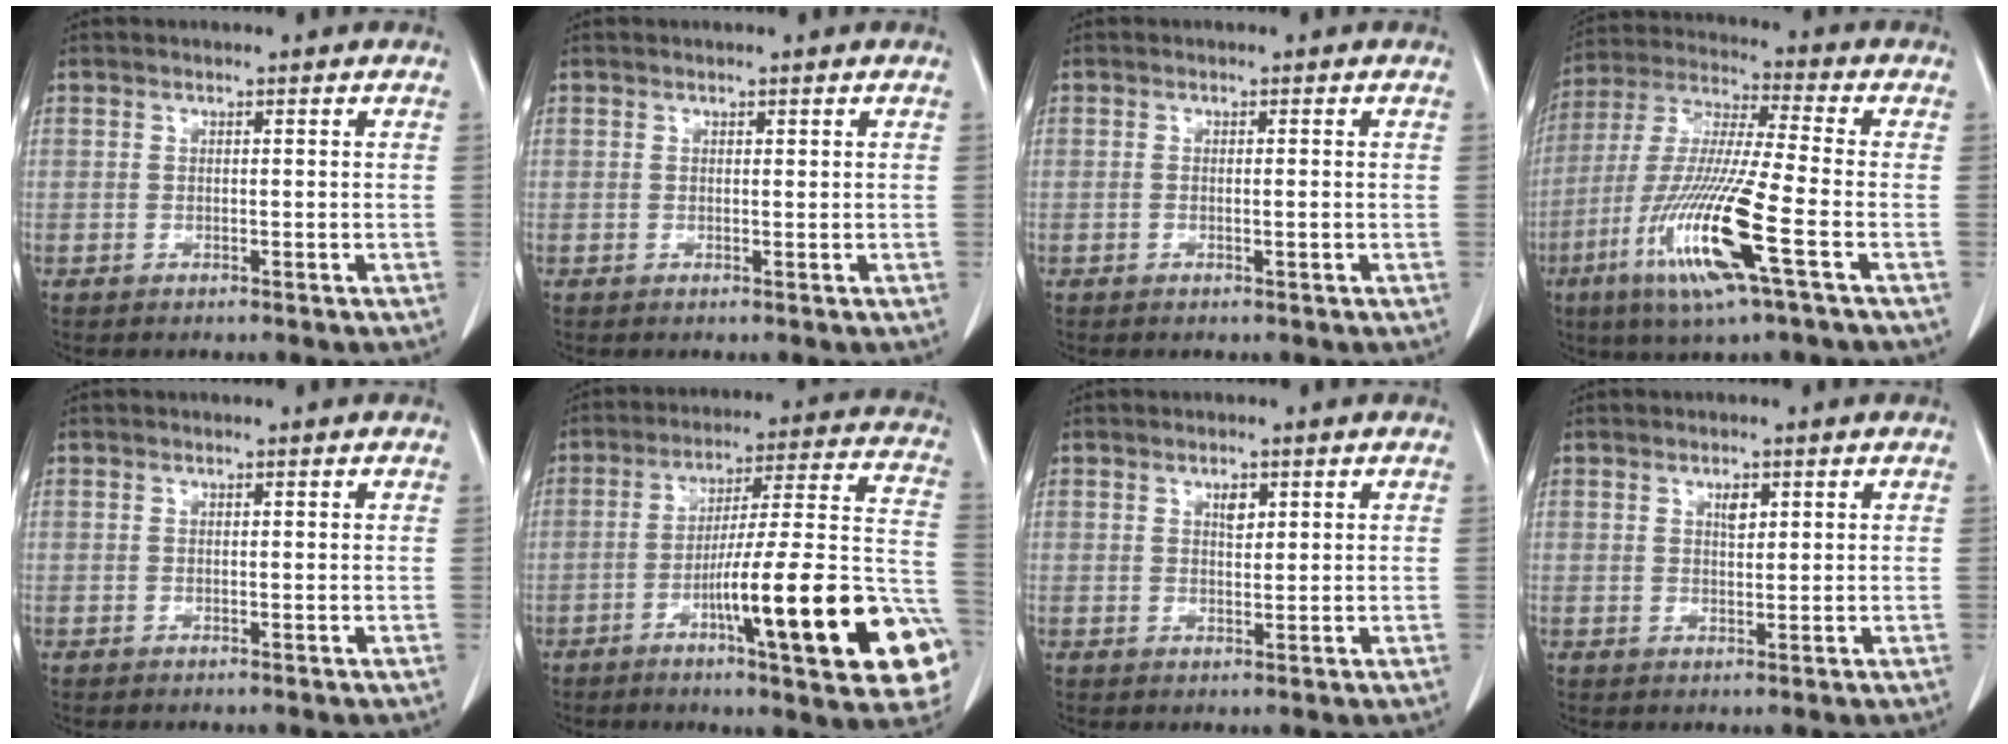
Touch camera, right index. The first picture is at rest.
{"total": 0.0}
{"total": 0.6, "force": [-0.1, 0.0, 0.6], "torque": [-0.012, 0.001, 0.001]}
{"total": 16.3, "force": [-6.3, 0.1, 15.1], "torque": [-0.316, -0.022, -0.120]}
{"total": 0.0}
{"total": 24.4, "force": [-8.7, 2.1, 22.7], "torque": [-0.234, 0.009, -0.119]}
{"total": 1.9, "force": [0.9, 0.9, 1.4], "torque": [-0.023, -0.002, 0.016]}
{"total": 1.9, "force": [0.9, 0.8, 1.5], "torque": [-0.024, -0.002, 0.016]}